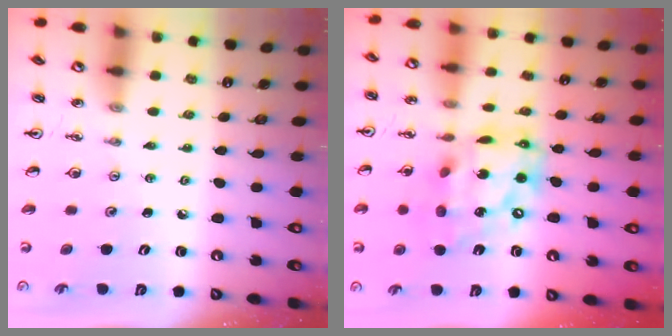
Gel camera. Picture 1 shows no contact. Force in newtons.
{"total": 18.9, "press": 18.9, "slide": 1.3}